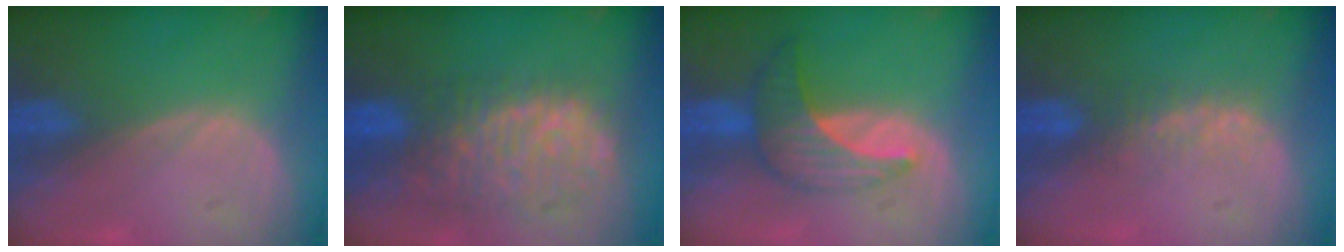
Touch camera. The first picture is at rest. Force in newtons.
{"total": 11.8, "press": 9.8, "slide": 6.6}
{"total": 7.3, "press": 6.6, "slide": 3.1}
{"total": 3.1, "press": 2.7, "slide": 1.5}